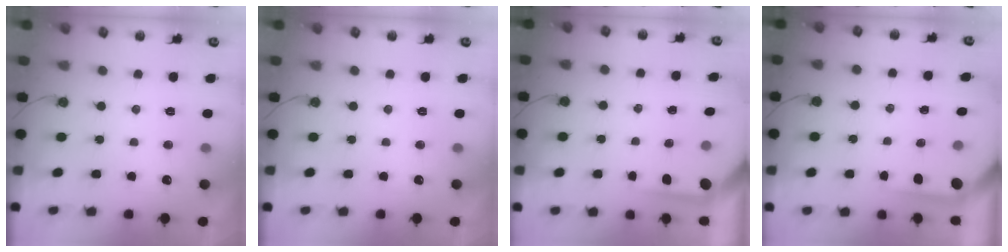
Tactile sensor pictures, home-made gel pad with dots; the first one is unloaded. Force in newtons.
{"total": 0.0}
{"total": 3.5, "press": 3.5, "slide": 0.4}
{"total": 3.7, "press": 3.7, "slide": 0.4}